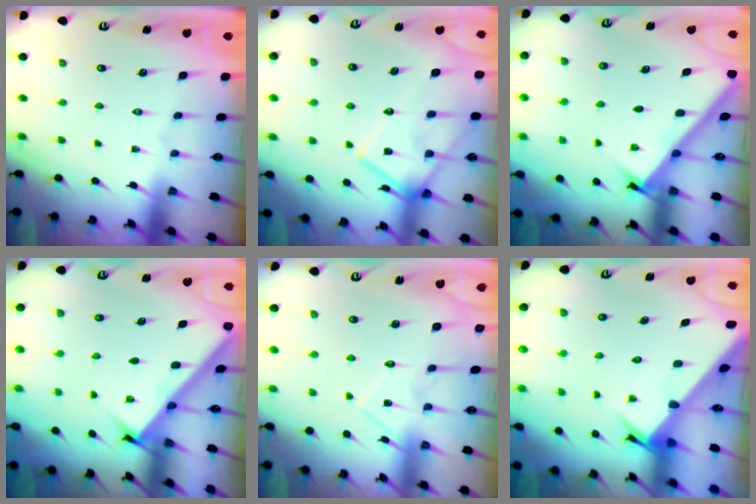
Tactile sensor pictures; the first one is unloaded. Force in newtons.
{"total": 16.0, "press": 16.0, "slide": 0.9}
{"total": 2.7, "press": 2.6, "slide": 0.3}
{"total": 2.7, "press": 2.7, "slide": 0.3}
{"total": 11.0, "press": 11.0, "slide": 0.7}
{"total": 3.2, "press": 3.1, "slide": 0.2}